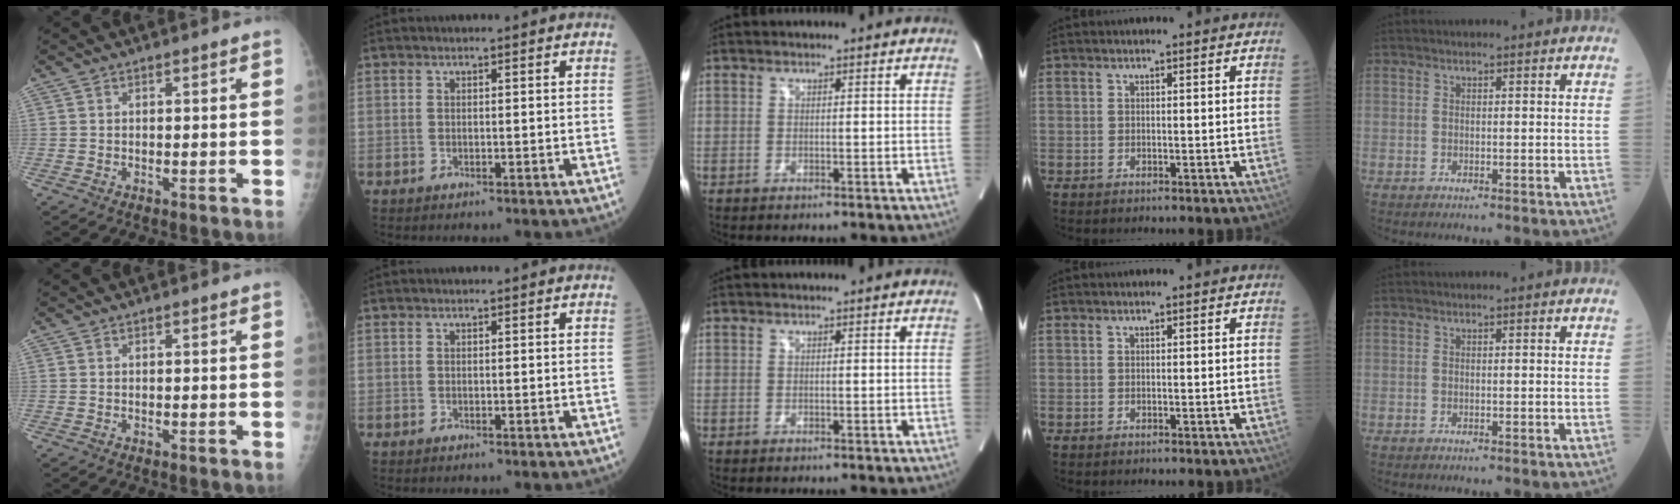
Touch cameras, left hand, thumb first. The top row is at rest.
{}